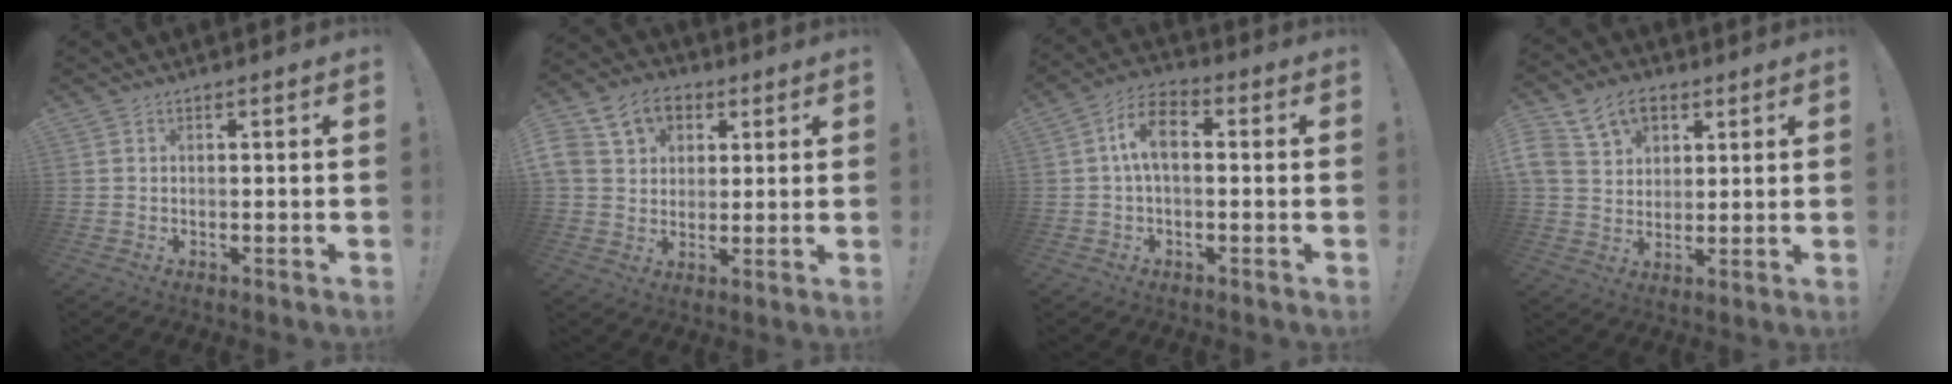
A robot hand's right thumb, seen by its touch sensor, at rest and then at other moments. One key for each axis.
{"total": 13.4, "fx": 5.5, "fy": 10.4, "fz": 6.4, "tx": -0.104, "ty": -0.017, "tz": 0.111}
{"total": 8.8, "fx": 0.7, "fy": 4.9, "fz": 7.3, "tx": -0.140, "ty": 0.012, "tz": 0.016}
{"total": 13.1, "fx": 6.2, "fy": 9.6, "fz": 6.4, "tx": -0.106, "ty": -0.020, "tz": 0.126}